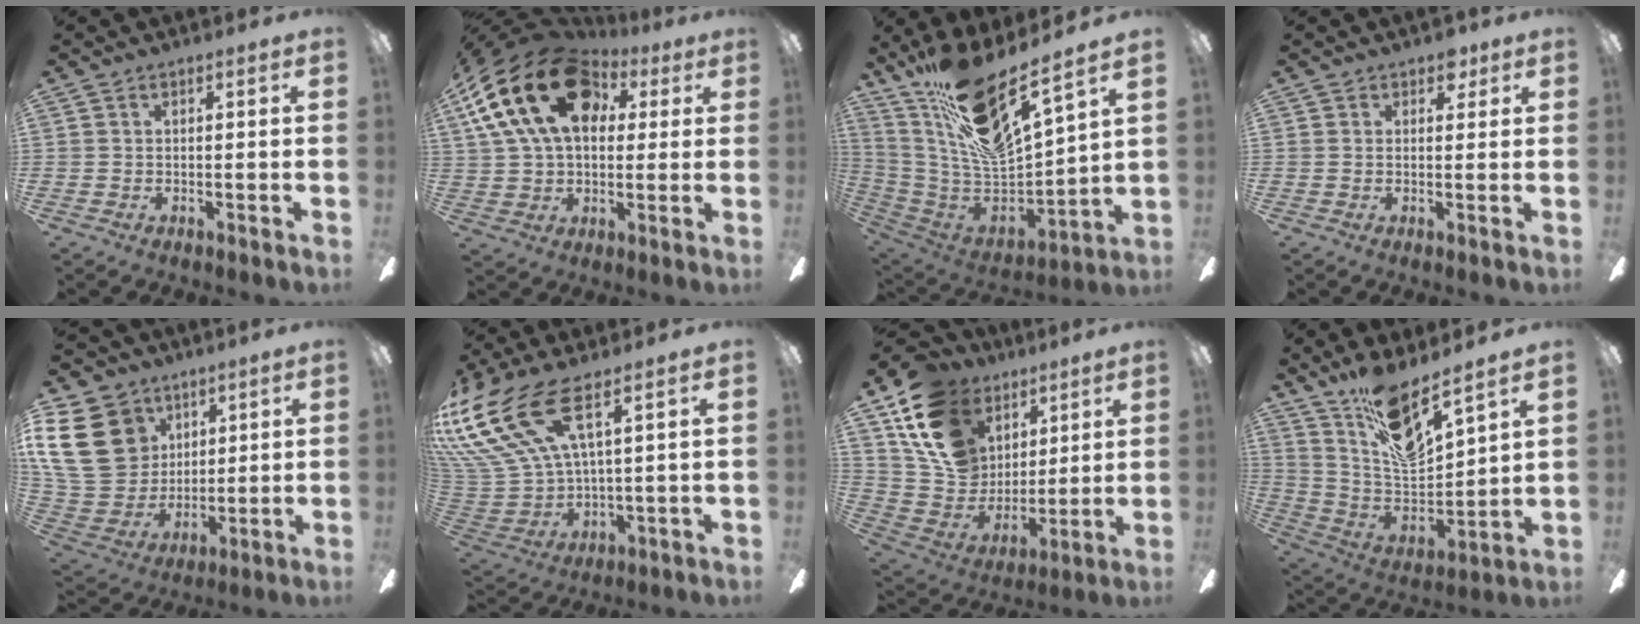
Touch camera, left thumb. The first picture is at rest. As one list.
[{"total": 22.2, "force": [8.1, 14.7, 14.6], "torque": [-0.279, -0.021, 0.137]}, {"total": 21.0, "force": [15.5, 4.9, 13.3], "torque": [-0.241, -0.110, 0.264]}, {"total": 3.2, "force": [2.0, 2.3, 1.1], "torque": [-0.002, -0.002, 0.033]}, {"total": 21.5, "force": [7.5, 17.0, 10.7], "torque": [-0.235, -0.022, 0.144]}, {"total": 19.3, "force": [11.4, 8.1, 13.3], "torque": [-0.313, -0.062, 0.204]}, {"total": 18.8, "force": [9.1, 14.2, 8.2], "torque": [-0.167, -0.035, 0.179]}, {"total": 15.3, "force": [11.6, 4.4, 8.9], "torque": [-0.165, -0.084, 0.206]}]